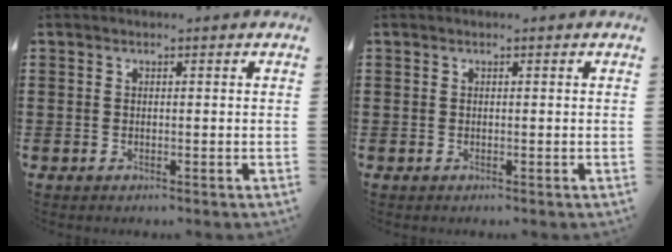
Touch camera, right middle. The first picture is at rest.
{"total": 0.0}